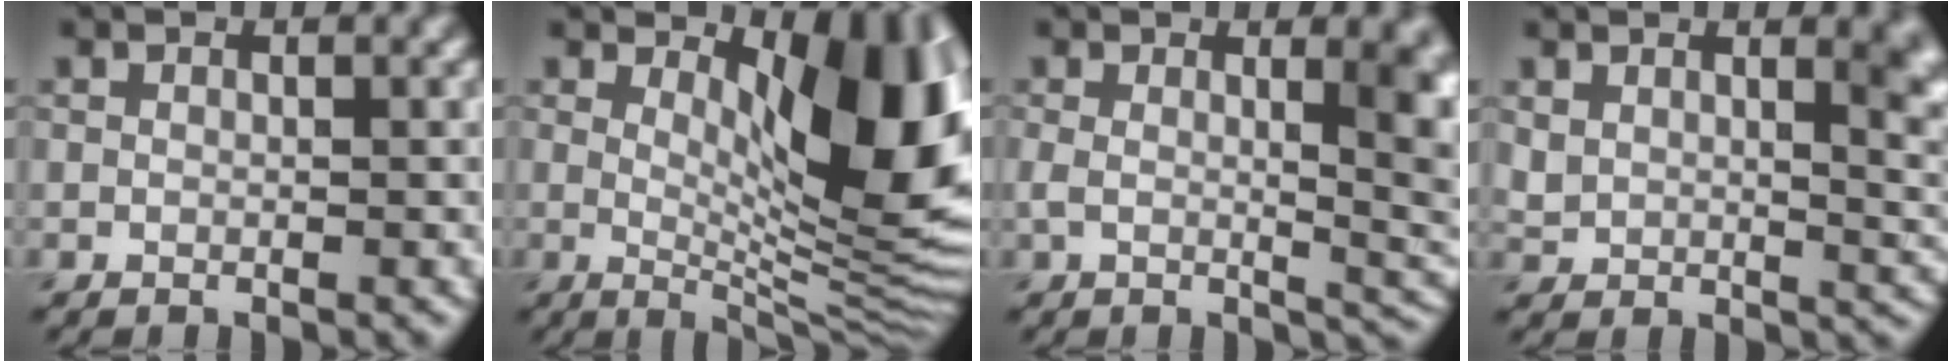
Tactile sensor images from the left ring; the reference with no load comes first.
{"total": 11.9, "force": [3.2, 4.8, 10.4], "torque": [-0.129, -0.003, 0.055]}
{"total": 7.9, "force": [1.2, 3.2, 7.1], "torque": [-0.078, -0.003, 0.020]}
{"total": 5.1, "force": [2.7, 2.4, 3.6], "torque": [-0.058, -0.010, 0.054]}